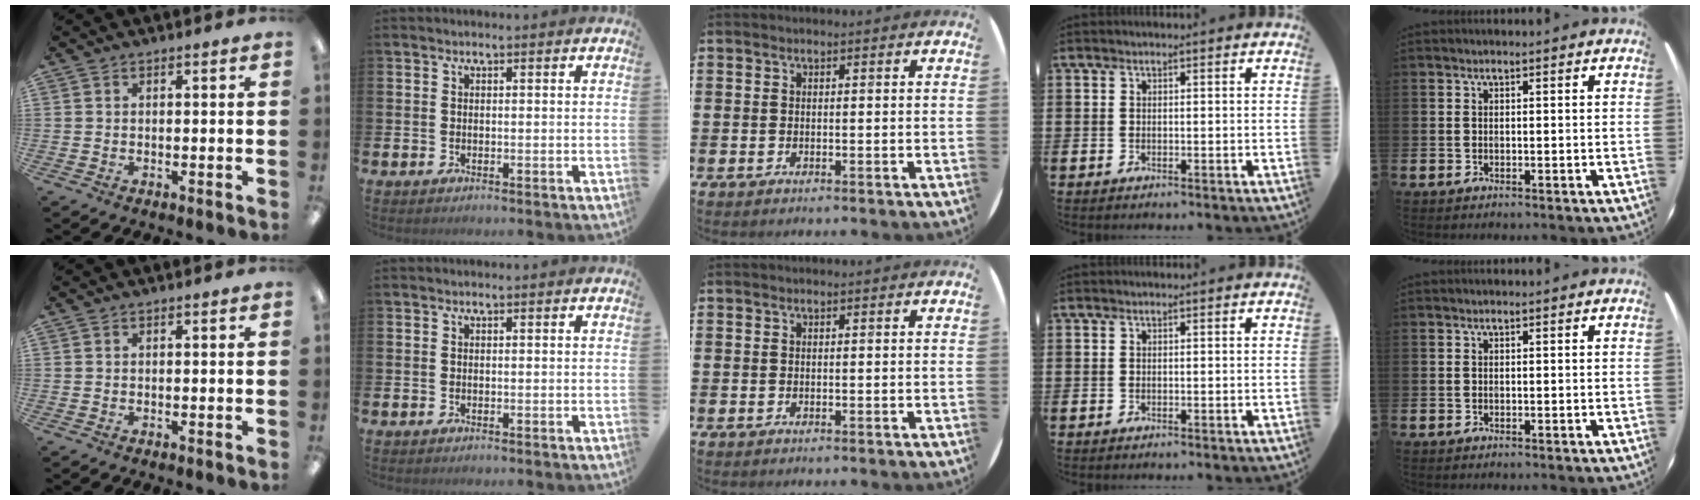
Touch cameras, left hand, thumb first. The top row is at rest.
{}